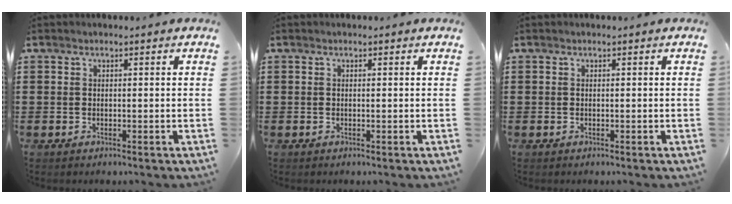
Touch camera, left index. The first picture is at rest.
{"total": 0.0}
{"total": 0.0}